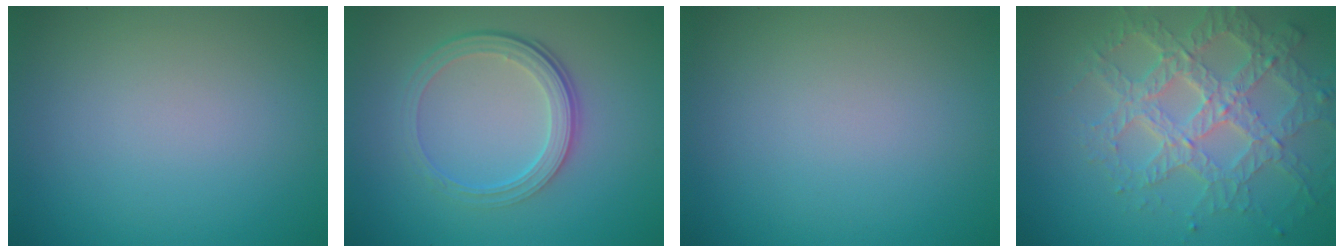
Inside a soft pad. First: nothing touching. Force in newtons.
{"total": 4.3, "press": 3.0, "slide": 3.1}
{"total": 0.0}
{"total": 7.4, "press": 5.3, "slide": 5.1}